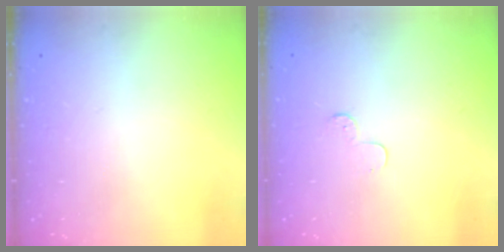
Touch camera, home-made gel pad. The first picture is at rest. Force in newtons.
{"total": 3.5, "press": 3.5, "slide": 0.4}